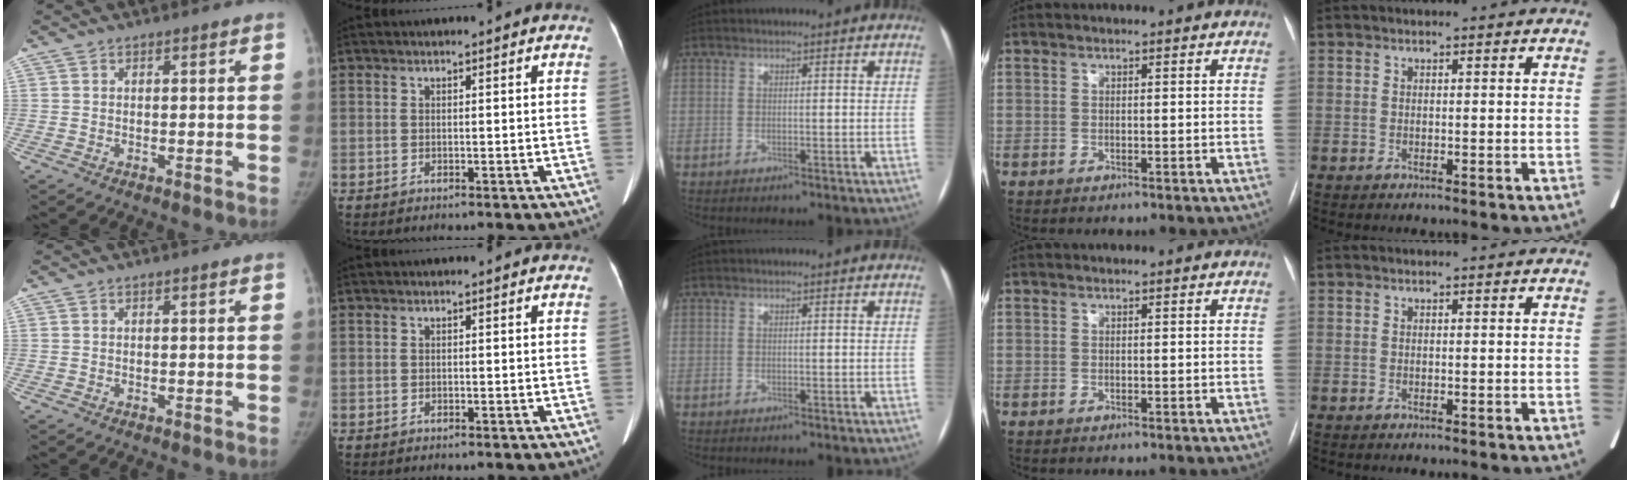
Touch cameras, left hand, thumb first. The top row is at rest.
{}